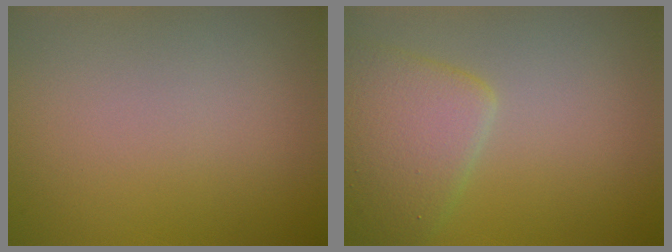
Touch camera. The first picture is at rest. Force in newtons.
{"total": 5.1, "press": 5.1, "slide": 0.3}